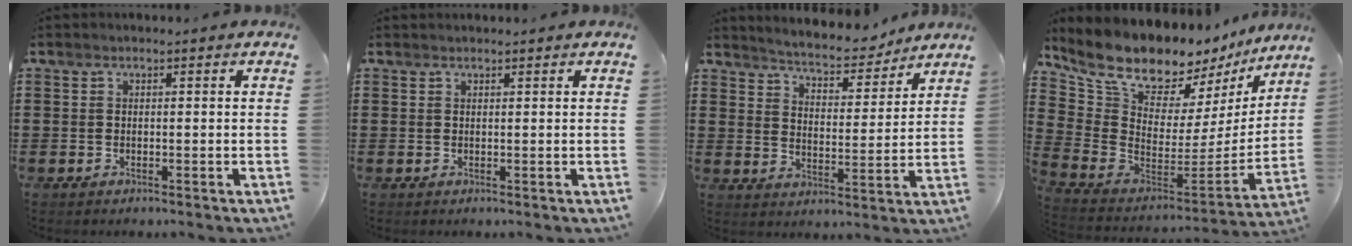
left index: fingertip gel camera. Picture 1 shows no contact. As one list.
[{"total": 0.6, "force": [0.6, 0.0, 0.0], "torque": [-0.003, 0.000, 0.013]}, {"total": 4.9, "force": [4.8, 0.4, 1.0], "torque": [-0.045, -0.034, 0.079]}, {"total": 10.8, "force": [9.5, 3.9, 3.3], "torque": [-0.110, -0.081, 0.172]}]